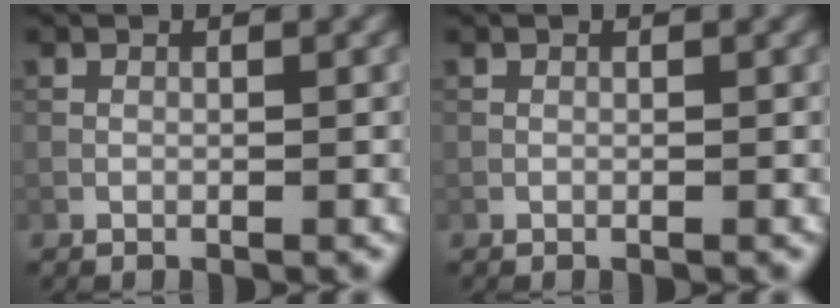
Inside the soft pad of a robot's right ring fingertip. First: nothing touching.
{"total": 0.0}